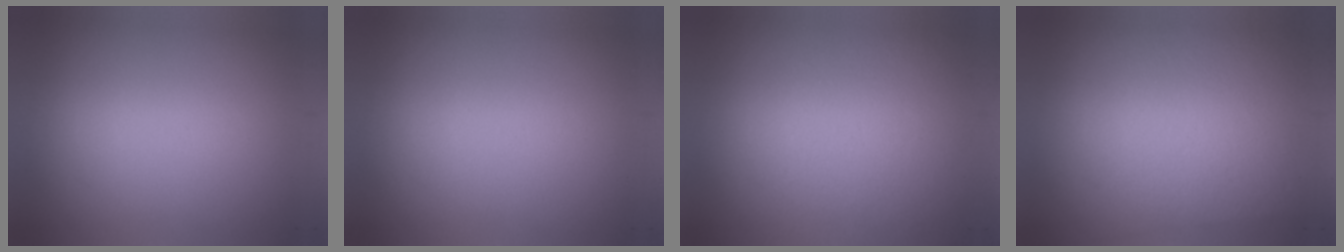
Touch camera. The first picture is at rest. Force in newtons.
{"total": 0.0}
{"total": 2.5}
{"total": 2.9}